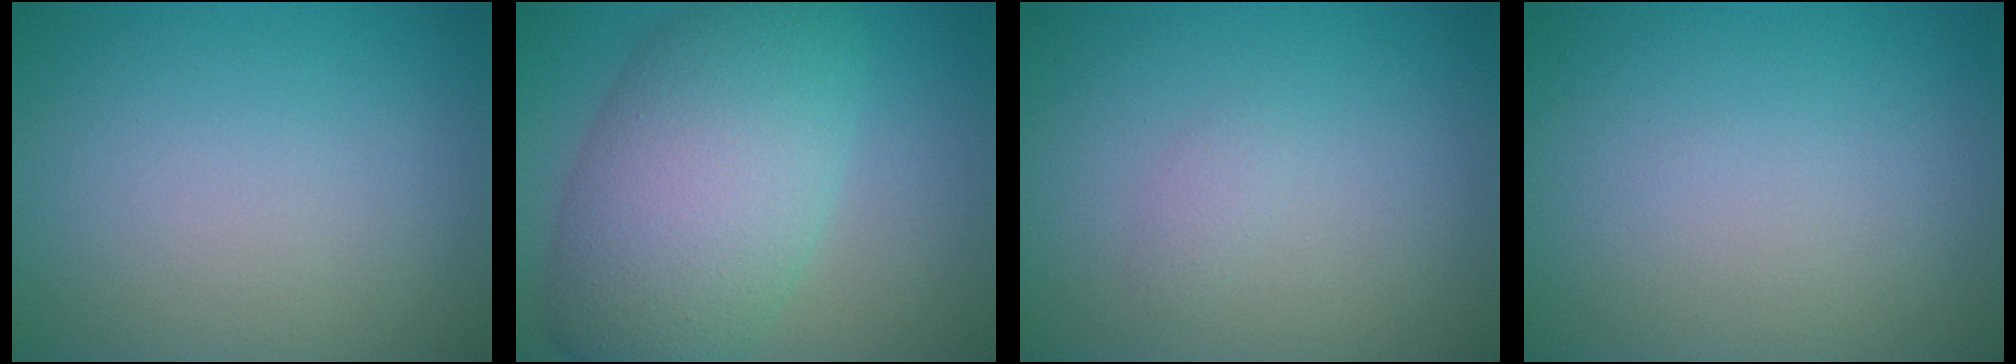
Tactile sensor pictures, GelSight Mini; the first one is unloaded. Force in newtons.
{"total": 10.3, "press": 10.3, "slide": 0.5}
{"total": 0.8, "press": 0.8, "slide": 0.0}
{"total": 0.0}